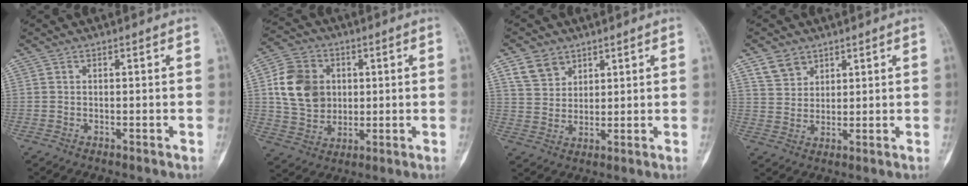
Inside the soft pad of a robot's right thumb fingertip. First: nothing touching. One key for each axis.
{"total": 13.3, "fx": 2.2, "fy": 10.8, "fz": 7.5, "tx": -0.112, "ty": 0.000, "tz": 0.044}
{"total": 6.2, "fx": 3.8, "fy": 4.4, "fz": 2.1, "tx": -0.021, "ty": -0.018, "tz": 0.079}
{"total": 5.2, "fx": 3.5, "fy": 3.6, "fz": 1.4, "tx": -0.010, "ty": -0.018, "tz": 0.071}